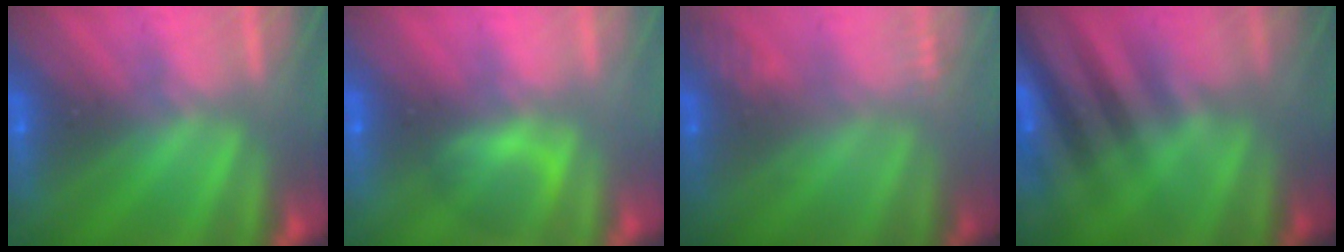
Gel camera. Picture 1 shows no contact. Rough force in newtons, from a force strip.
{"total": 2.2}
{"total": 2.9}
{"total": 2.8}